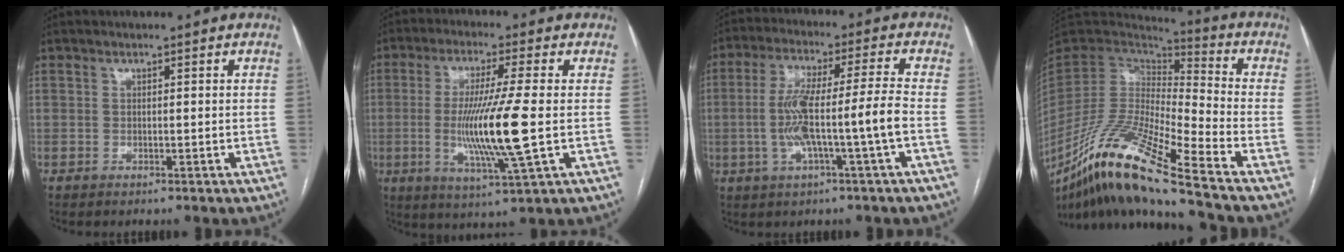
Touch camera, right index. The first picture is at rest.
{"total": 12.4, "force": [-1.3, -0.6, 12.3], "torque": [-0.244, -0.020, -0.026]}
{"total": 10.9, "force": [-2.2, -0.6, 10.6], "torque": [-0.207, 0.015, -0.041]}
{"total": 20.4, "force": [-13.9, -0.1, 14.9], "torque": [-0.309, -0.040, -0.262]}